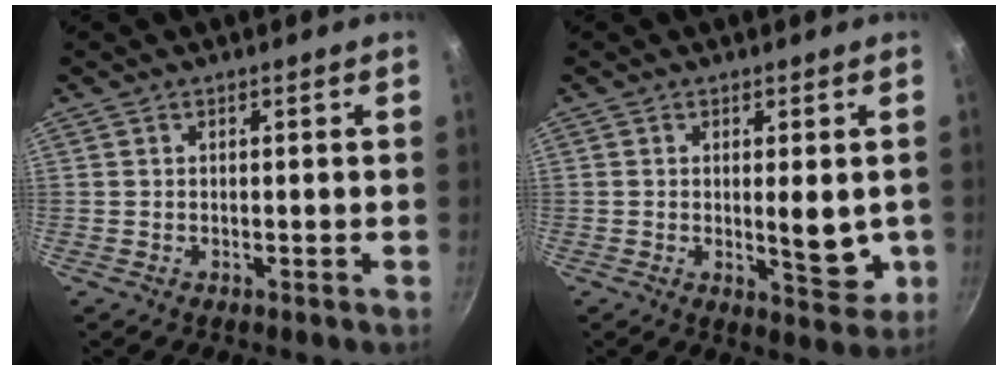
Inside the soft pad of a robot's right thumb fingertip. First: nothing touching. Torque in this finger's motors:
{"motor_torque": [0.57, 0.28, 1.29, -0.48, 0.32]}